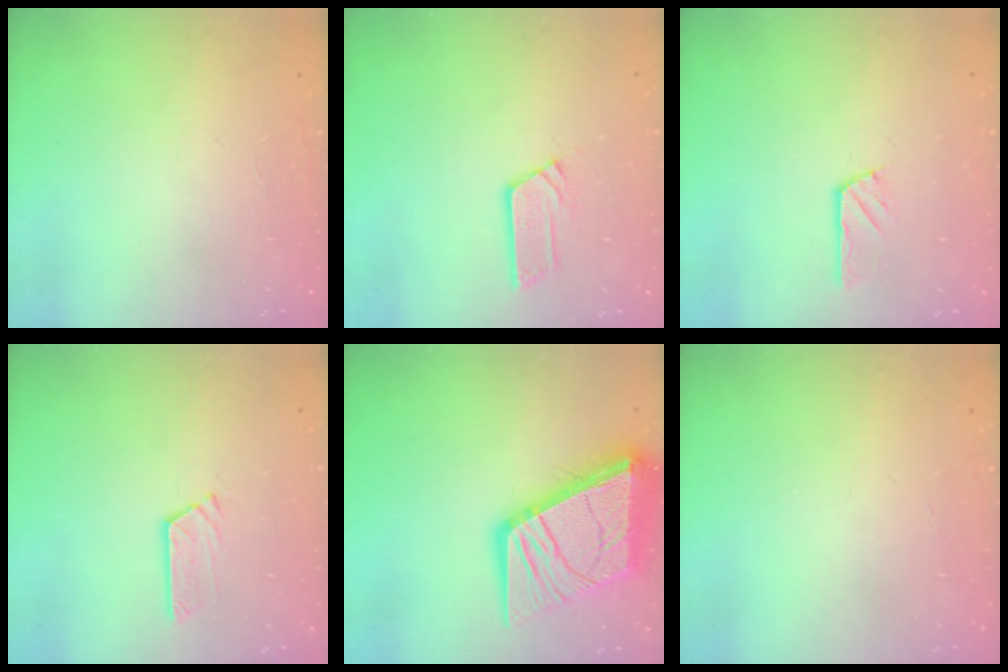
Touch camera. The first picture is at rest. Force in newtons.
{"total": 4.7, "press": 4.7, "slide": 0.2}
{"total": 3.1, "press": 3.1, "slide": 0.1}
{"total": 4.8, "press": 4.8, "slide": 0.4}
{"total": 20.5, "press": 20.3, "slide": 2.5}
{"total": 0.0}